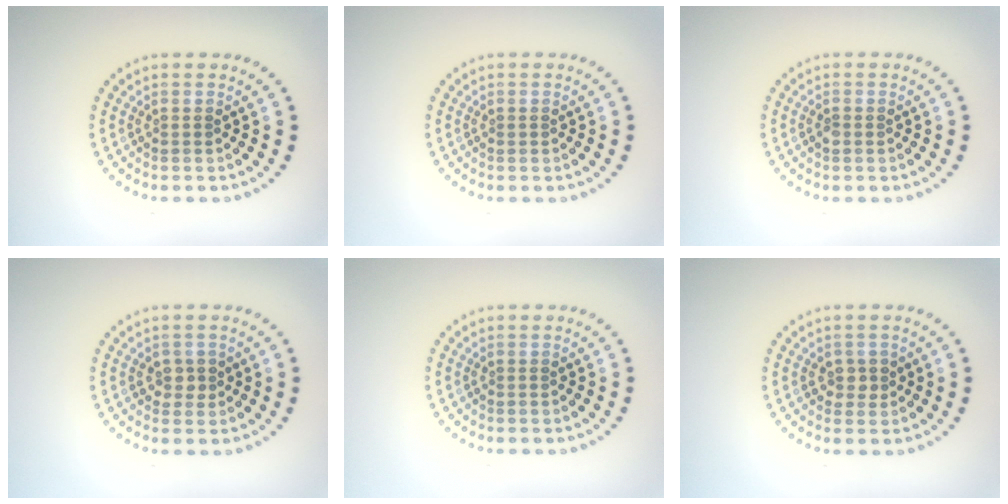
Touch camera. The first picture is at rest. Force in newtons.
{"total": 0.0}
{"total": 0.6, "press": 0.6, "slide": 0.2}
{"total": 1.5, "press": 1.4, "slide": 0.4}
{"total": 0.0}
{"total": 1.5, "press": 1.4, "slide": 0.4}